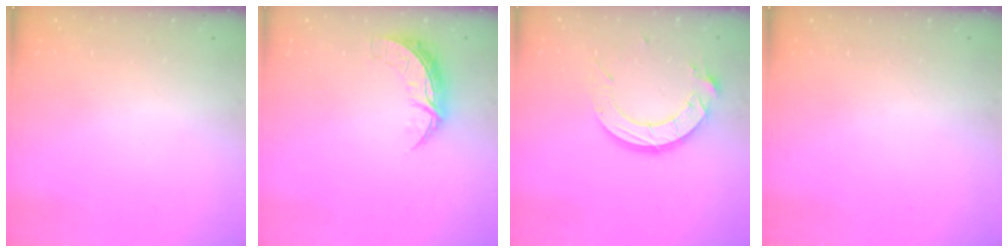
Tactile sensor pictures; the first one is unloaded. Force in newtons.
{"total": 7.2, "press": 7.2, "slide": 0.2}
{"total": 12.9, "press": 12.8, "slide": 1.4}
{"total": 0.0}